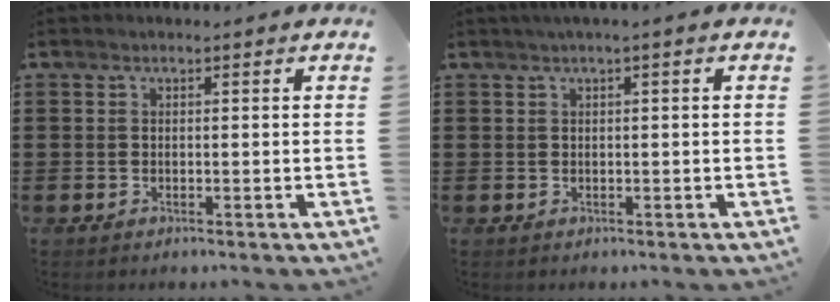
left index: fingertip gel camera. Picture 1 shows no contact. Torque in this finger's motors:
{"motor_torque": [0.03, -0.06, 0.00, 0.00]}